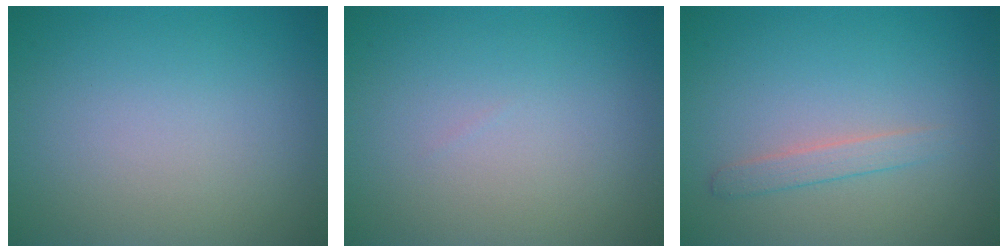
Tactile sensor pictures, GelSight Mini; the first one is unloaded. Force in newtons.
{"total": 0.0}
{"total": 1.4, "press": 1.4, "slide": 0.1}